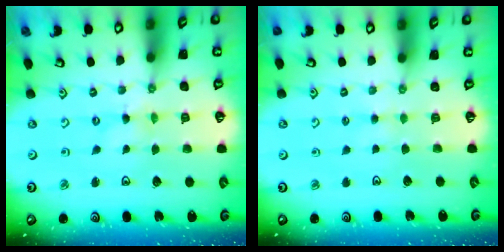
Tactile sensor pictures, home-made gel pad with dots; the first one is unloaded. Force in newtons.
{"total": 1.1, "press": 1.1, "slide": 0.3}